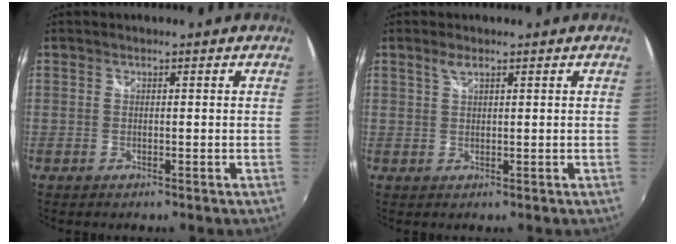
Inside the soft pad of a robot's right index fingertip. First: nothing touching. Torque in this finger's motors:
{"motor_torque": [0.00, 0.00, 0.04, 0.02]}